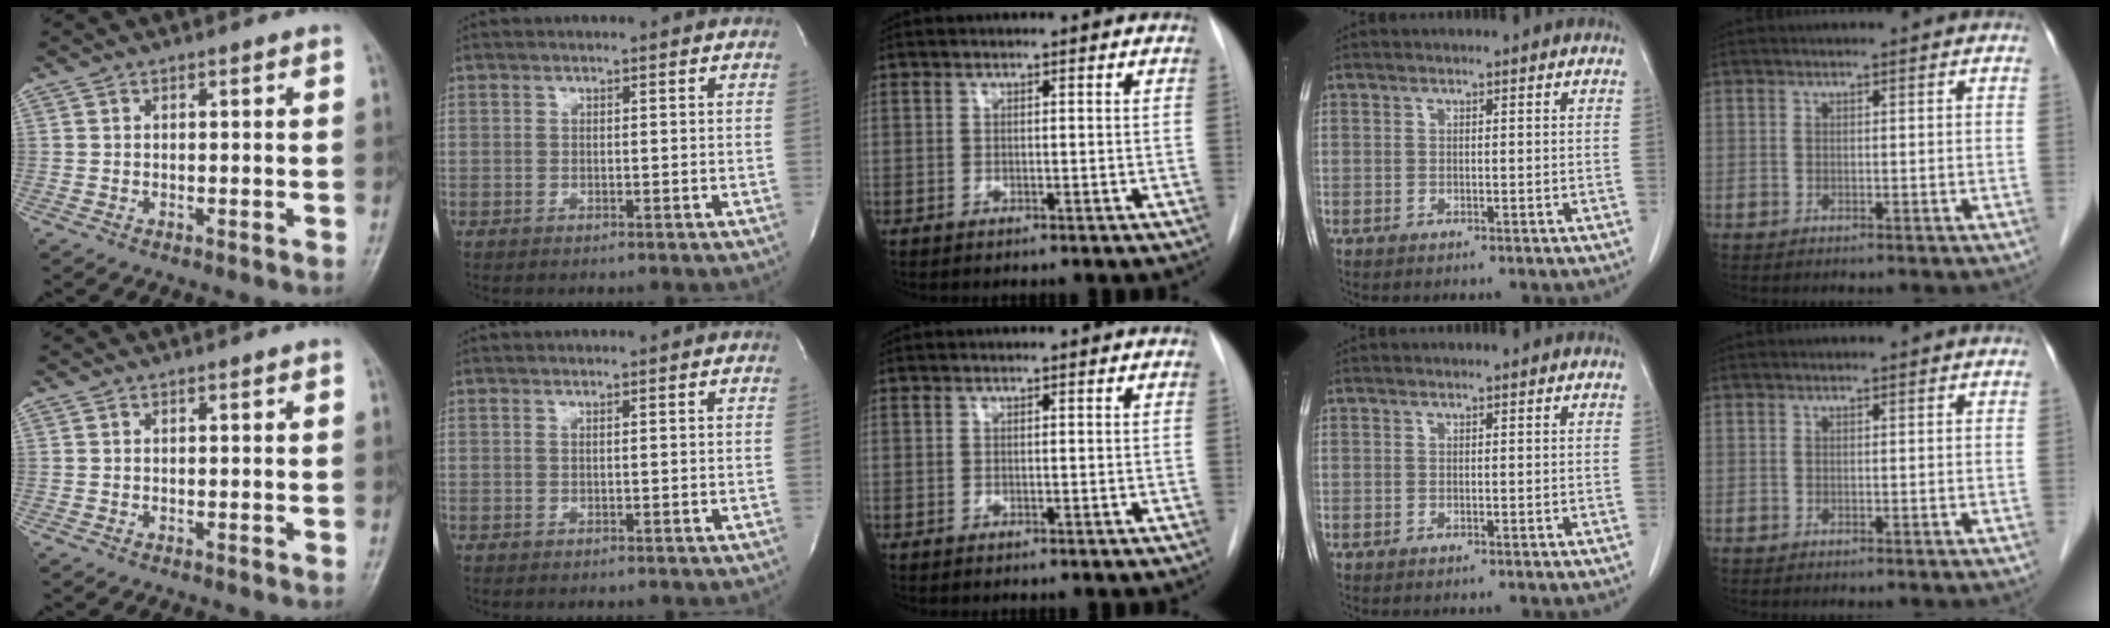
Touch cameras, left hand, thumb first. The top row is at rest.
{}